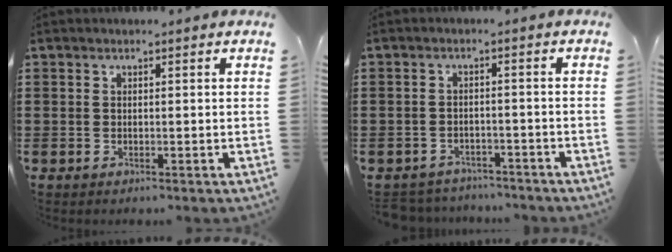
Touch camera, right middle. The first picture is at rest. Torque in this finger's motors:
{"motor_torque": [0.44, -0.06, 0.09, 0.06]}